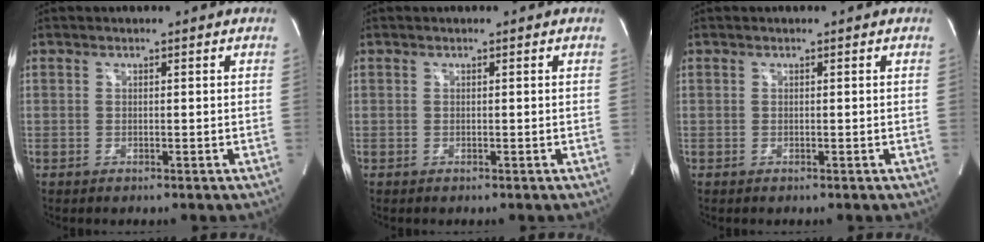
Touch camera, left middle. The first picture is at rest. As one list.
[{"total": 0.0}, {"total": 0.0}]